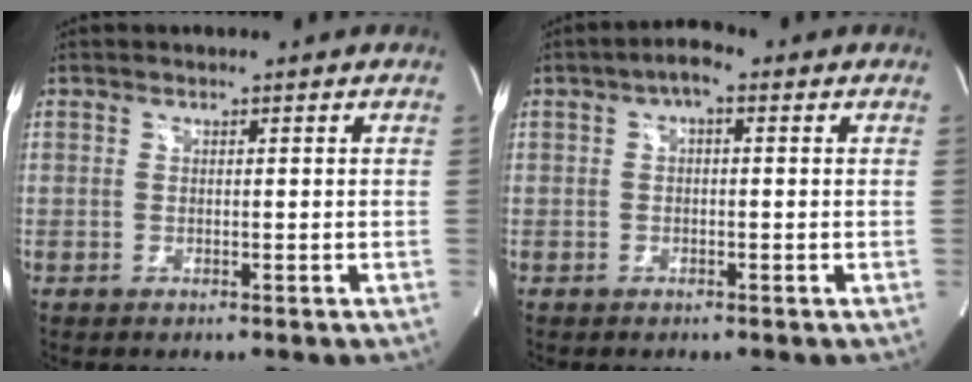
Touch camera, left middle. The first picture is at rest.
{"total": 2.8, "force": [0.8, 1.1, 2.4], "torque": [-0.040, 0.007, 0.008]}